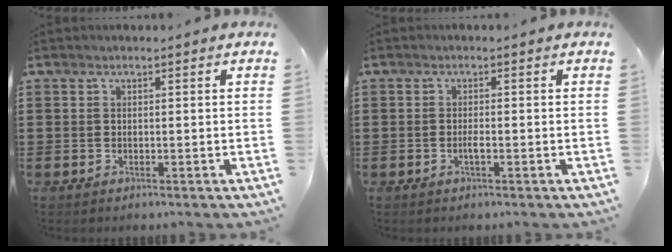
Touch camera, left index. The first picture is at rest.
{"total": 1.5, "force": [-0.5, 0.2, 1.4], "torque": [-0.026, -0.002, -0.009]}